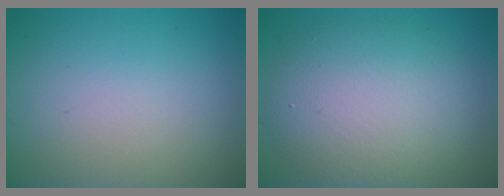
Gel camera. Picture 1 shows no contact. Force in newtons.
{"total": 7.6, "press": 7.5, "slide": 0.6}